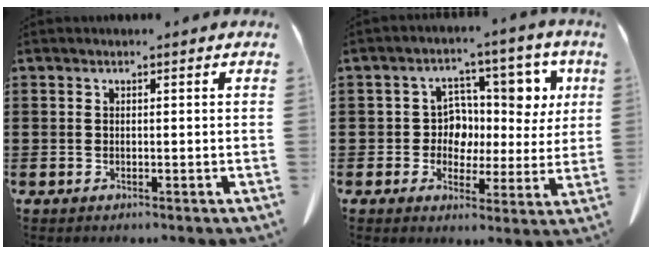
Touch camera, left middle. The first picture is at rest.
{"total": 7.5, "force": [2.5, 6.0, 3.7], "torque": [-0.087, -0.005, 0.042]}